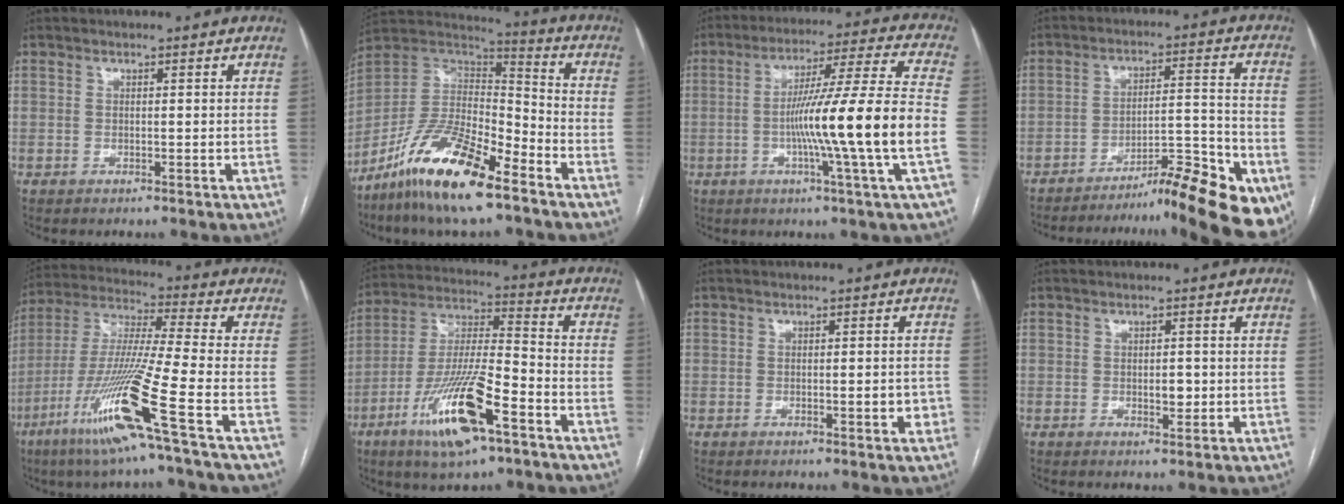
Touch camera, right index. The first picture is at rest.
{"total": 17.2, "force": [-11.1, 4.1, 12.5], "torque": [-0.246, 0.006, -0.205]}
{"total": 17.5, "force": [-3.6, -2.4, 17.0], "torque": [-0.276, -0.006, -0.068]}
{"total": 17.5, "force": [-13.3, 1.5, 11.3], "torque": [-0.101, 0.029, -0.196]}
{"total": 17.3, "force": [-8.2, -1.6, 15.2], "torque": [-0.318, -0.037, -0.160]}
{"total": 16.7, "force": [-8.4, 3.2, 14.1], "torque": [-0.283, -0.018, -0.146]}
{"total": 2.3, "force": [-0.6, 0.6, 2.1], "torque": [-0.029, -0.001, -0.008]}
{"total": 2.0, "force": [-0.2, 1.0, 1.7], "torque": [-0.024, 0.000, 0.000]}